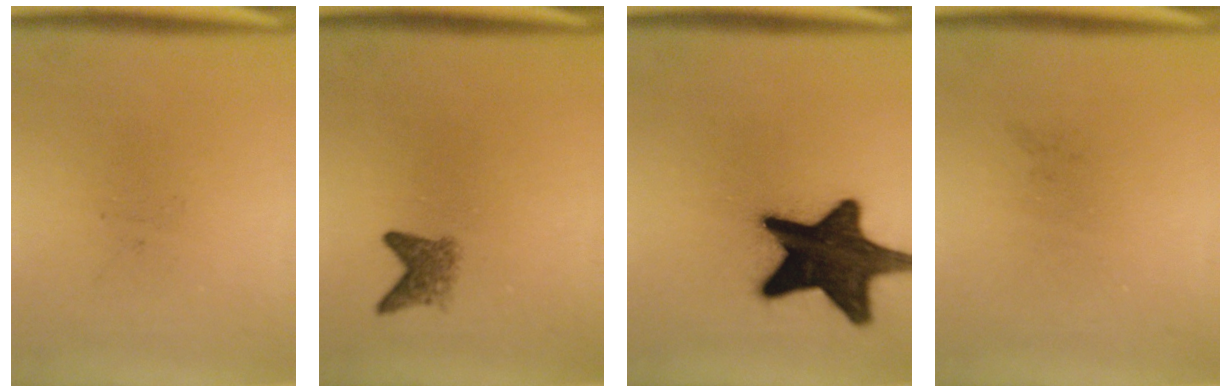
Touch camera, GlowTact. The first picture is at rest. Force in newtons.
{"total": 2.3}
{"total": 19.0}
{"total": 0.0}